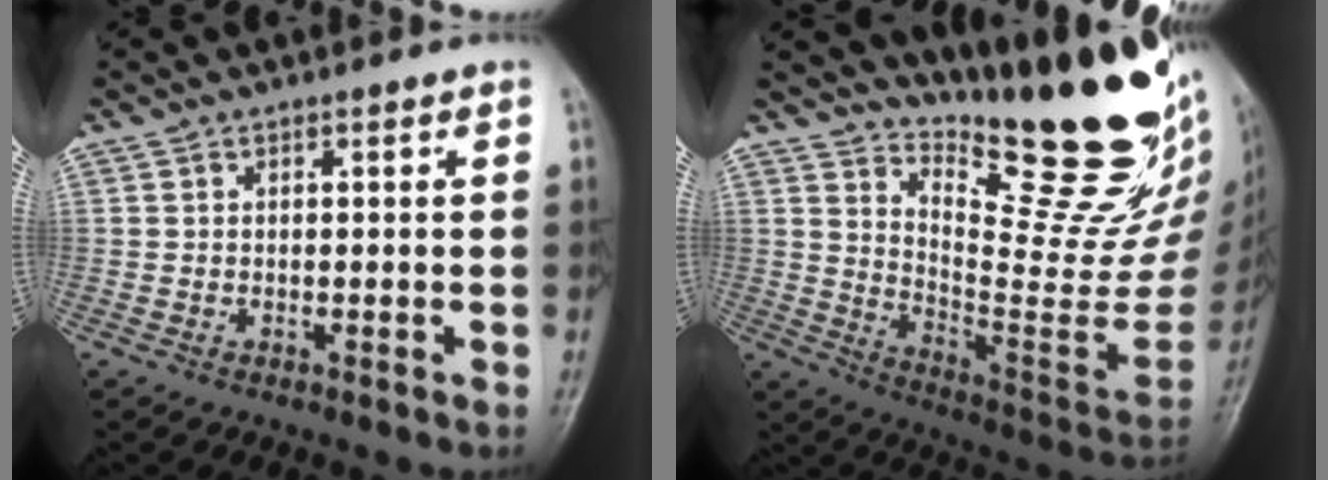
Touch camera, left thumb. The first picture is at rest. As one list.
[{"total": 27.5, "force": [20.0, 7.1, 17.6], "torque": [-0.219, -0.150, 0.293]}]